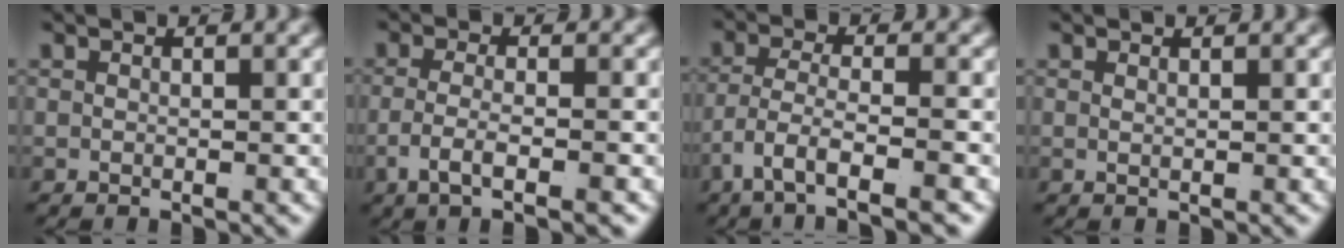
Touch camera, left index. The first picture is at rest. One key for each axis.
{"total": 3.5, "fx": -1.8, "fy": 0.5, "fz": 2.9, "tx": -0.059, "ty": -0.018, "tz": -0.023}
{"total": 6.0, "fx": -3.8, "fy": 2.1, "fz": 4.1, "tx": -0.084, "ty": -0.039, "tz": -0.043}
{"total": 0.8, "fx": 0.4, "fy": -0.7, "fz": 0.2, "tx": -0.002, "ty": -0.006, "tz": 0.013}